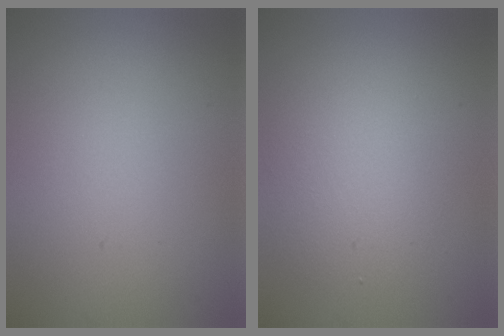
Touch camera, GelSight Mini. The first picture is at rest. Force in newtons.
{"total": 2.0, "press": 2.0, "slide": 0.2}